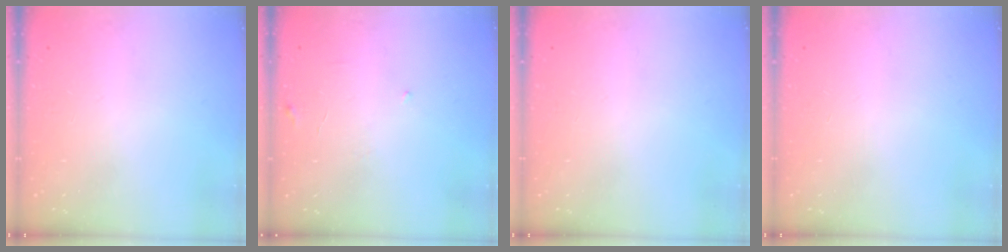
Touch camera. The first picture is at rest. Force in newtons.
{"total": 6.7, "press": 6.7, "slide": 0.4}
{"total": 0.0}
{"total": 0.0}